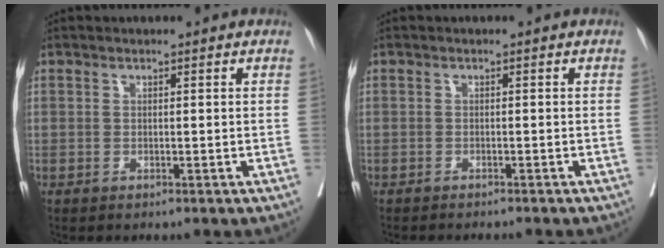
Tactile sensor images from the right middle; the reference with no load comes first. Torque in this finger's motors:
{"motor_torque": [0.47, -0.63, 0.10, 0.03]}